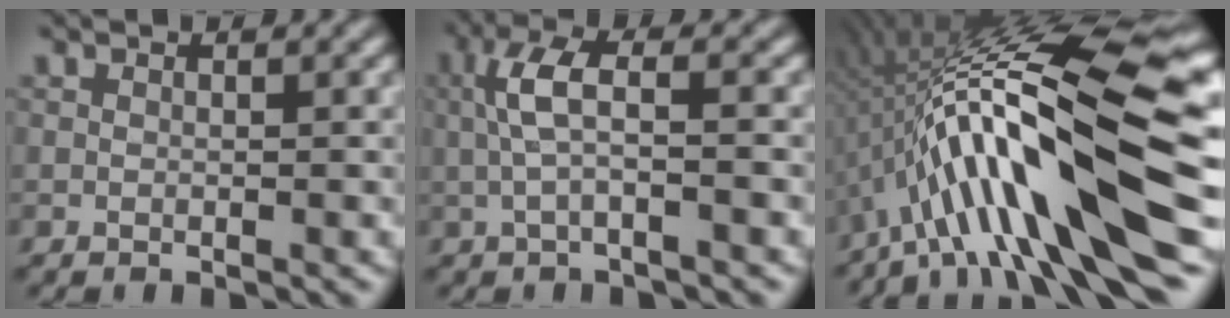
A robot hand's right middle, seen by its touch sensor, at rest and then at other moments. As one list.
[{"total": 3.3, "force": [-0.1, 0.7, 3.2], "torque": [-0.070, 0.018, -0.001]}, {"total": 16.1, "force": [-3.1, 3.2, 15.4], "torque": [-0.247, 0.039, -0.039]}]